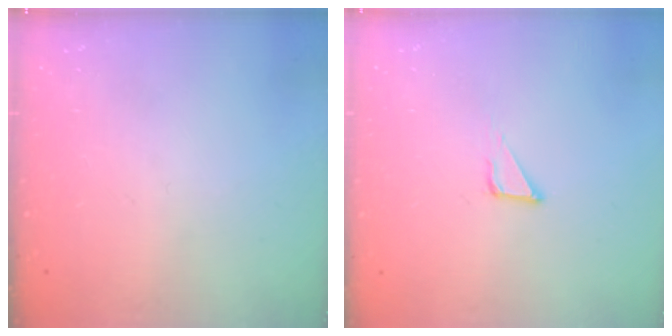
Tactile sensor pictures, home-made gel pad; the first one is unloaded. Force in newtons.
{"total": 3.5, "press": 3.5, "slide": 0.2}